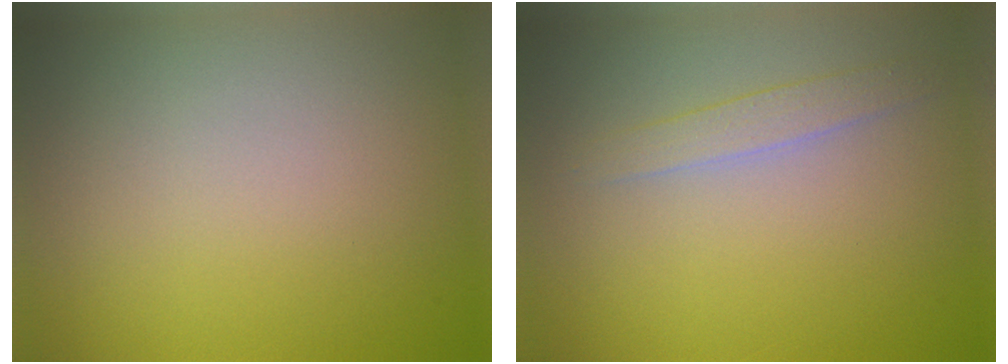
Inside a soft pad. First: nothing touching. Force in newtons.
{"total": 1.6, "press": 1.6, "slide": 0.1}